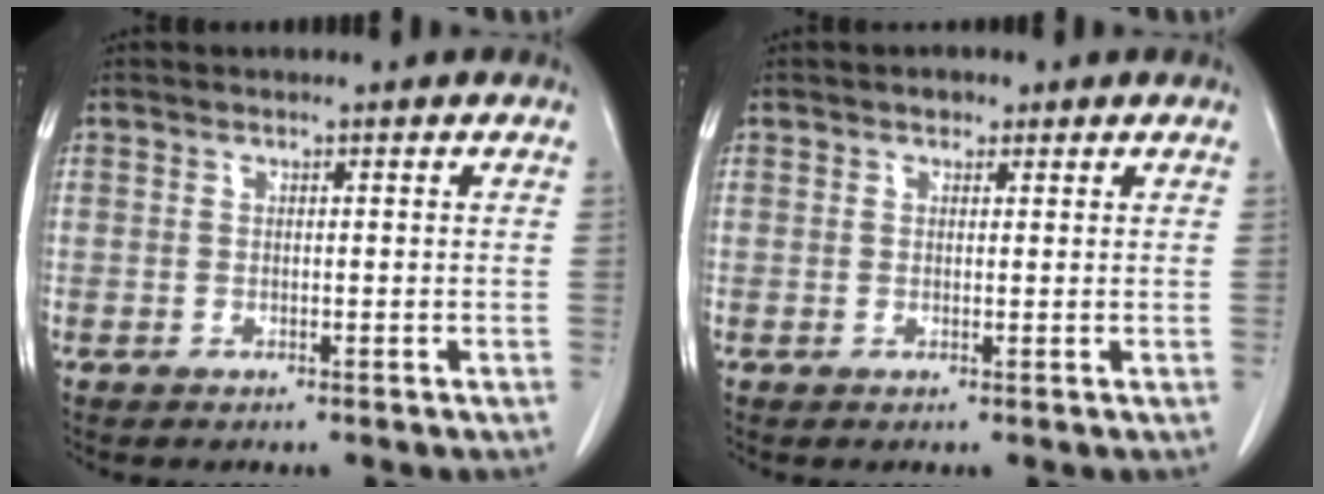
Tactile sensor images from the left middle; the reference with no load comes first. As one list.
[{"total": 1.3, "force": [0.8, 0.8, 0.5], "torque": [-0.010, 0.002, 0.011]}]